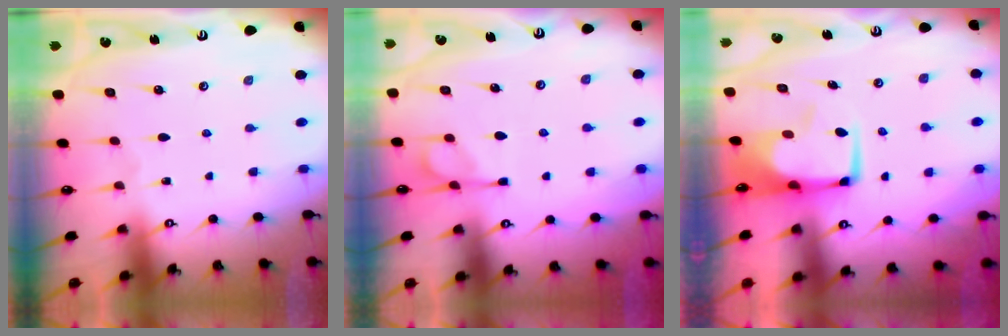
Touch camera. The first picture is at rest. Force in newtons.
{"total": 2.8, "press": 2.6, "slide": 1.2}
{"total": 0.7, "press": 0.5, "slide": 0.4}